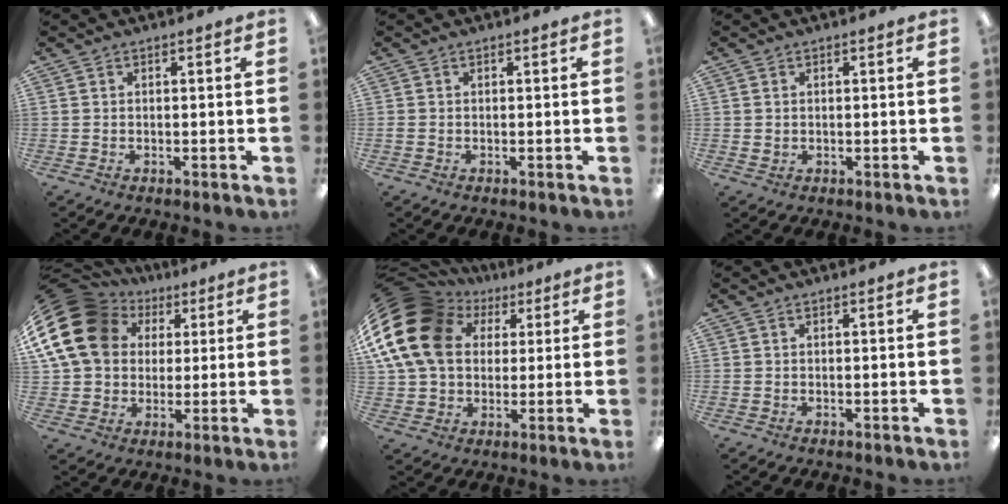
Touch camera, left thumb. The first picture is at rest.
{"total": 0.5, "force": [-0.2, 0.4, 0.2], "torque": [-0.004, 0.001, -0.005]}
{"total": 0.8, "force": [0.2, 0.8, 0.1], "torque": [-0.003, 0.005, 0.003]}
{"total": 19.8, "force": [6.1, 15.9, 10.1], "torque": [-0.215, -0.018, 0.113]}
{"total": 21.2, "force": [5.8, 16.7, 11.7], "torque": [-0.258, -0.016, 0.101]}
{"total": 0.0}